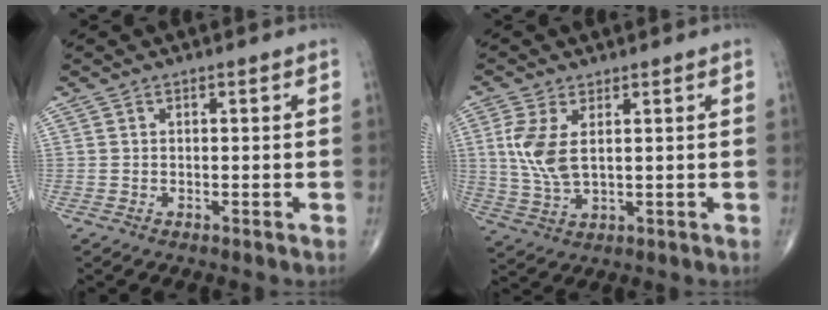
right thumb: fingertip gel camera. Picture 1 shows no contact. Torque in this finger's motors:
{"motor_torque": [-0.29, 0.67, 0.25, 0.13, 0.05]}